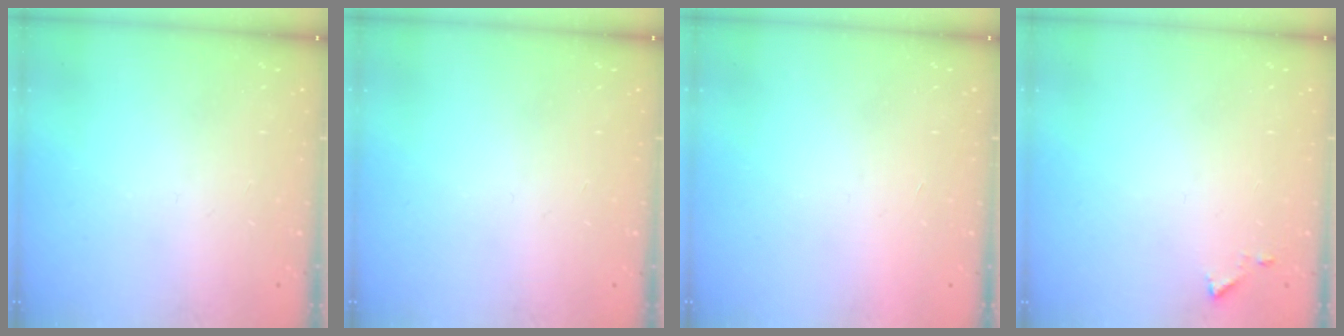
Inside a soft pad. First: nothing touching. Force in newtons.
{"total": 0.0}
{"total": 1.7, "press": 1.7, "slide": 0.1}
{"total": 5.3, "press": 5.2, "slide": 0.5}